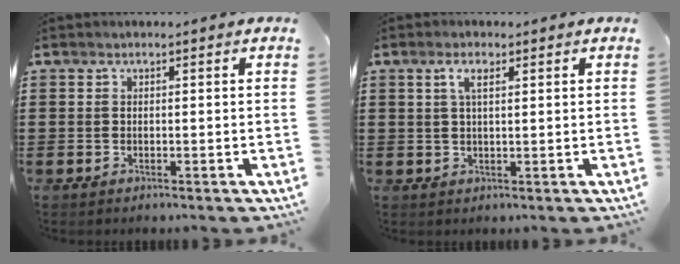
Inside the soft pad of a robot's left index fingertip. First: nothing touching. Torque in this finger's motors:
{"motor_torque": [1.15, -0.05, 0.32, 0.04]}